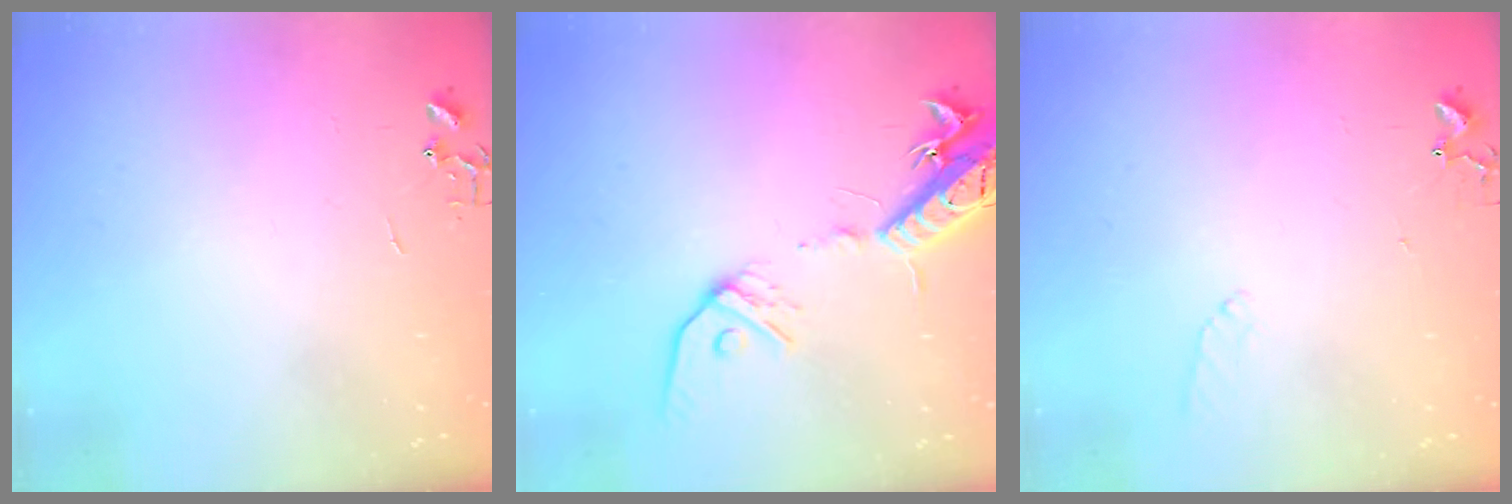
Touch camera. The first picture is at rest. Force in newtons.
{"total": 16.6, "press": 16.3, "slide": 3.5}
{"total": 5.0, "press": 4.9, "slide": 0.7}